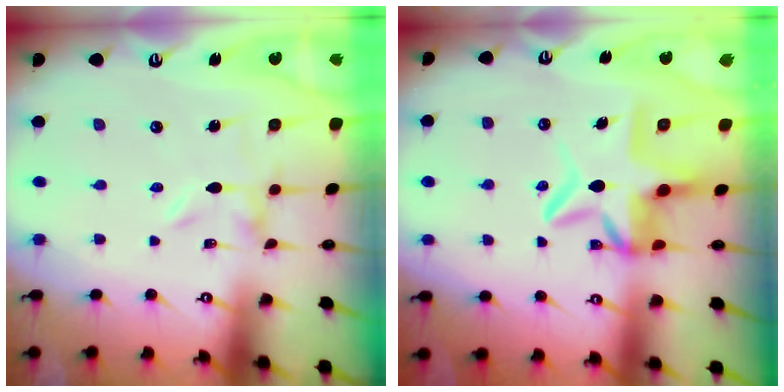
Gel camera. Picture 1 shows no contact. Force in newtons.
{"total": 10.3, "press": 10.2, "slide": 1.4}